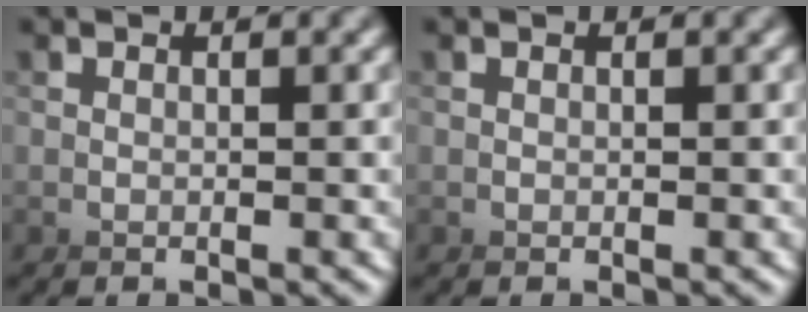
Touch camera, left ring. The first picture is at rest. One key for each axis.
{"total": 0.0}